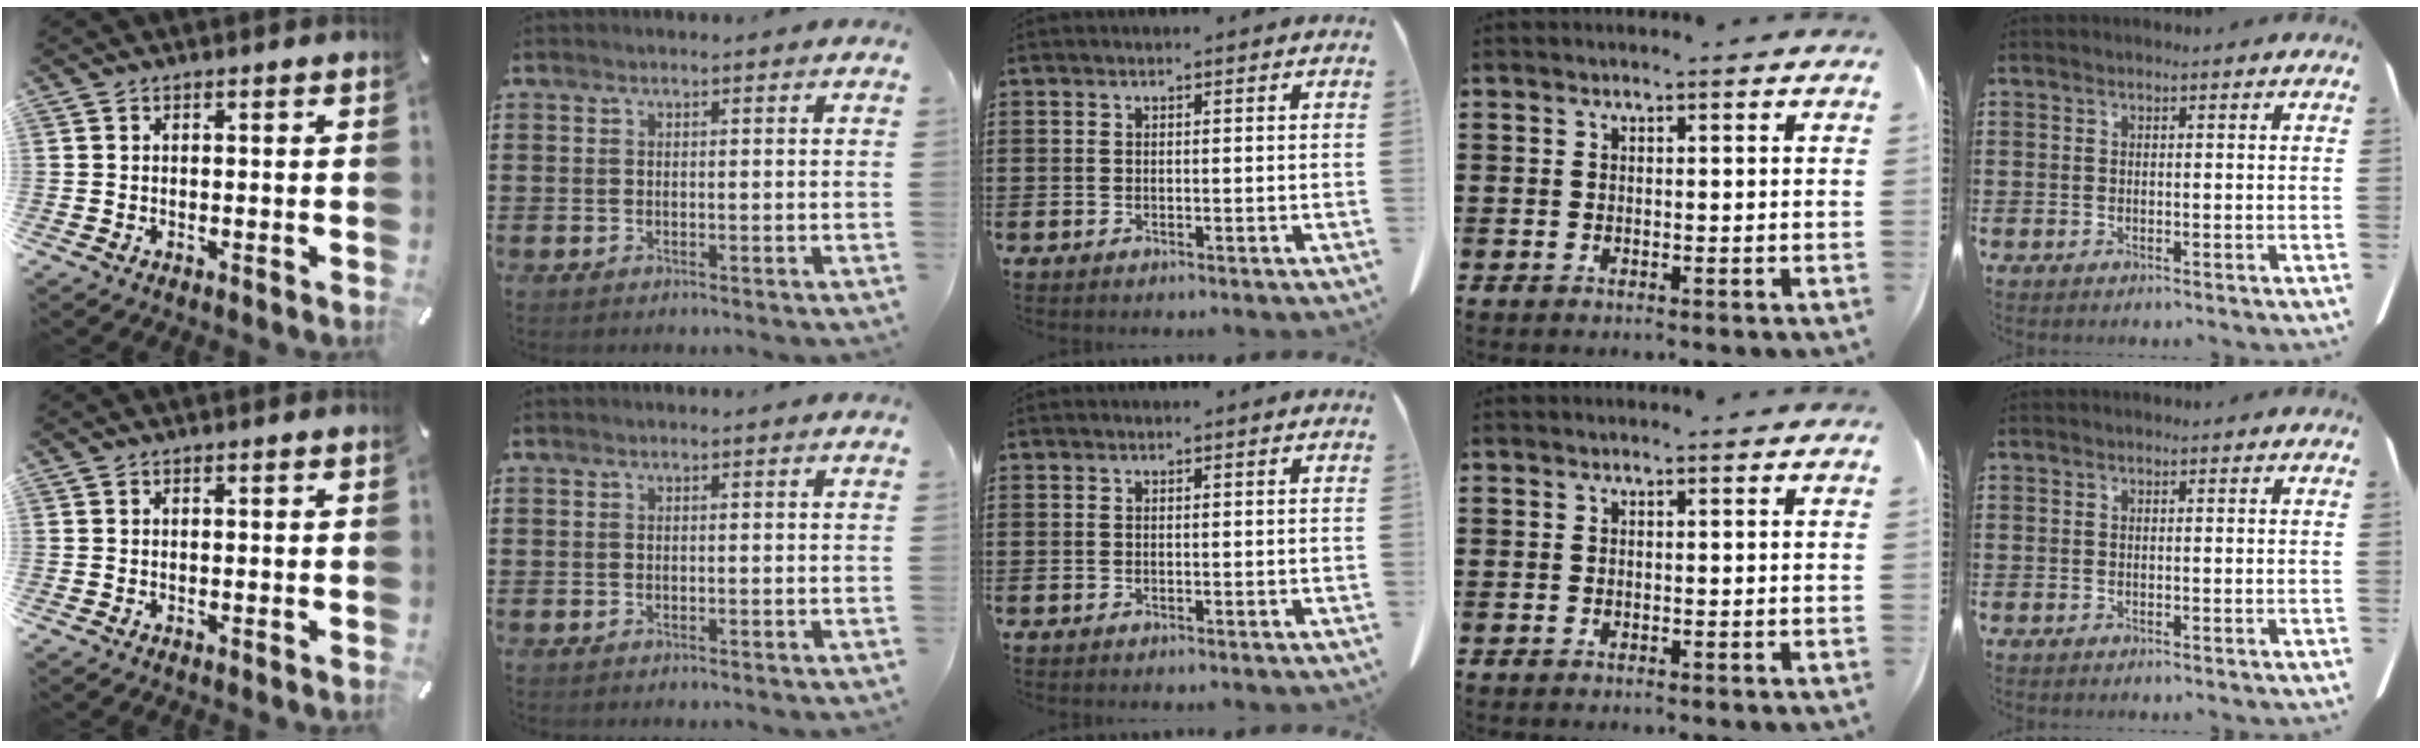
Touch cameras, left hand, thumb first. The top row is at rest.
{}